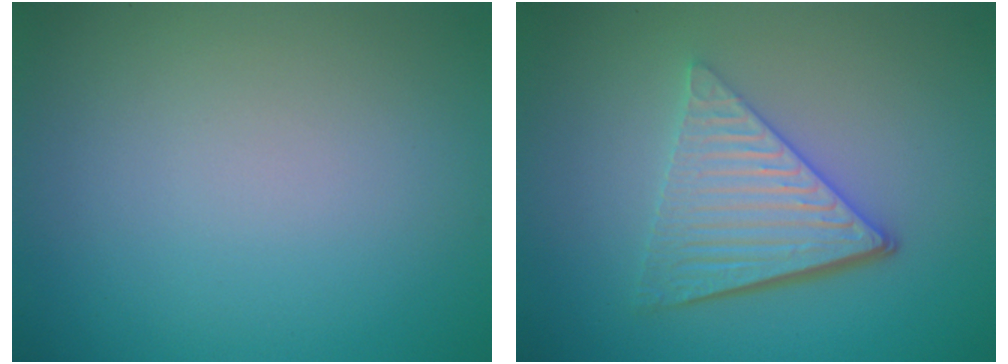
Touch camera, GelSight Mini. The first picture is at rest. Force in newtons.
{"total": 5.5, "press": 3.9, "slide": 3.9}